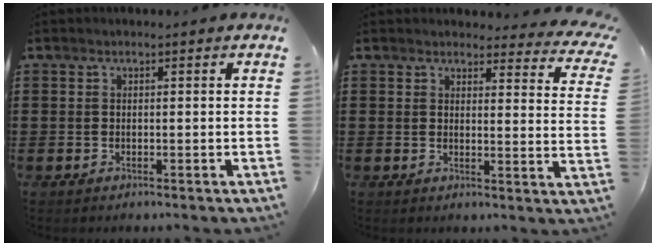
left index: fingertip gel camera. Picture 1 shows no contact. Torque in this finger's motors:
{"motor_torque": [0.91, -0.48, 0.07, -0.01]}